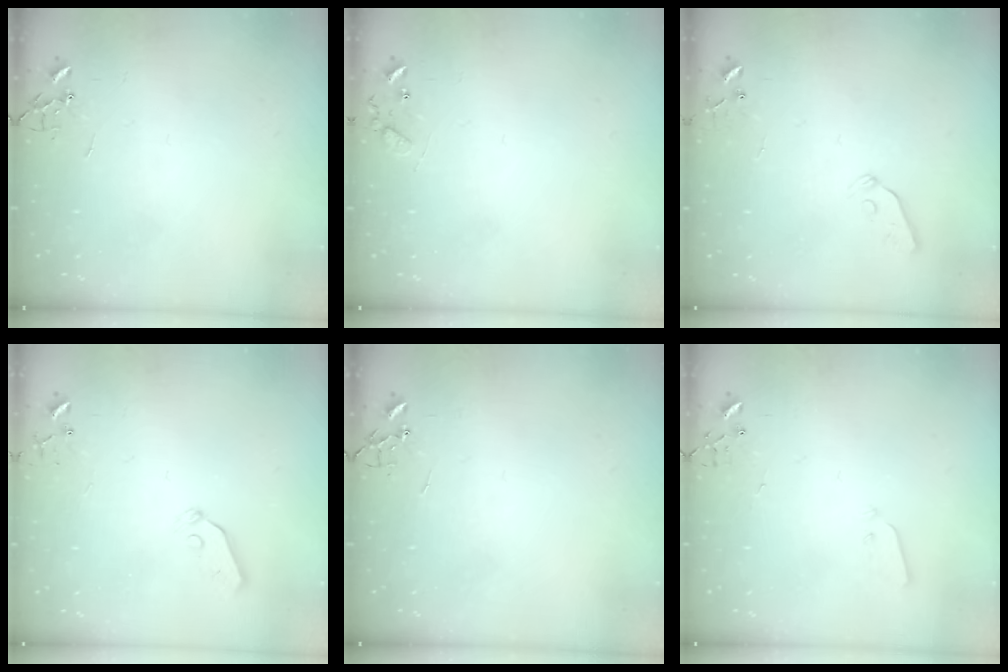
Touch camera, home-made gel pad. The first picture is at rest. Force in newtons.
{"total": 7.7, "press": 7.6, "slide": 0.5}
{"total": 3.7, "press": 3.6, "slide": 0.7}
{"total": 3.8, "press": 3.8, "slide": 0.3}
{"total": 0.0}
{"total": 3.0, "press": 3.0, "slide": 0.3}